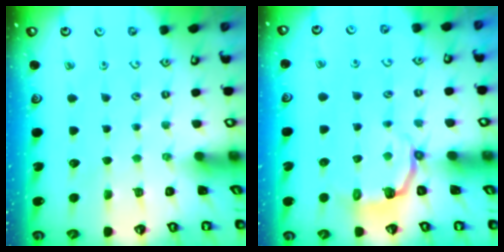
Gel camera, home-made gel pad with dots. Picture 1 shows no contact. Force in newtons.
{"total": 4.1, "press": 2.5, "slide": 3.2}